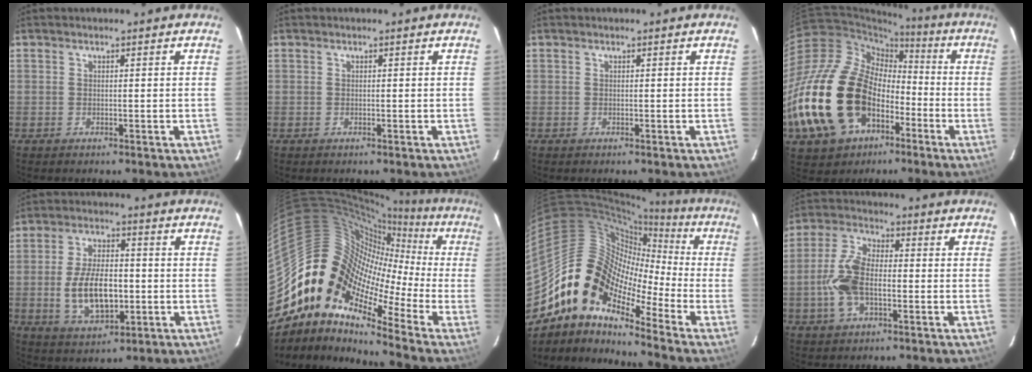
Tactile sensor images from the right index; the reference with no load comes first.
{"total": 0.0}
{"total": 0.0}
{"total": 27.5, "force": [-9.7, 18.7, 17.7], "torque": [-0.397, -0.007, -0.159]}
{"total": 11.8, "force": [-1.9, 5.9, 10.0], "torque": [-0.197, -0.002, -0.024]}
{"total": 12.2, "force": [-3.1, 8.5, 8.1], "torque": [-0.112, 0.010, -0.090]}
{"total": 15.9, "force": [-8.4, 9.5, 9.7], "torque": [-0.162, 0.010, -0.183]}
{"total": 10.2, "force": [-2.3, 5.3, 8.4], "torque": [-0.182, 0.010, -0.046]}